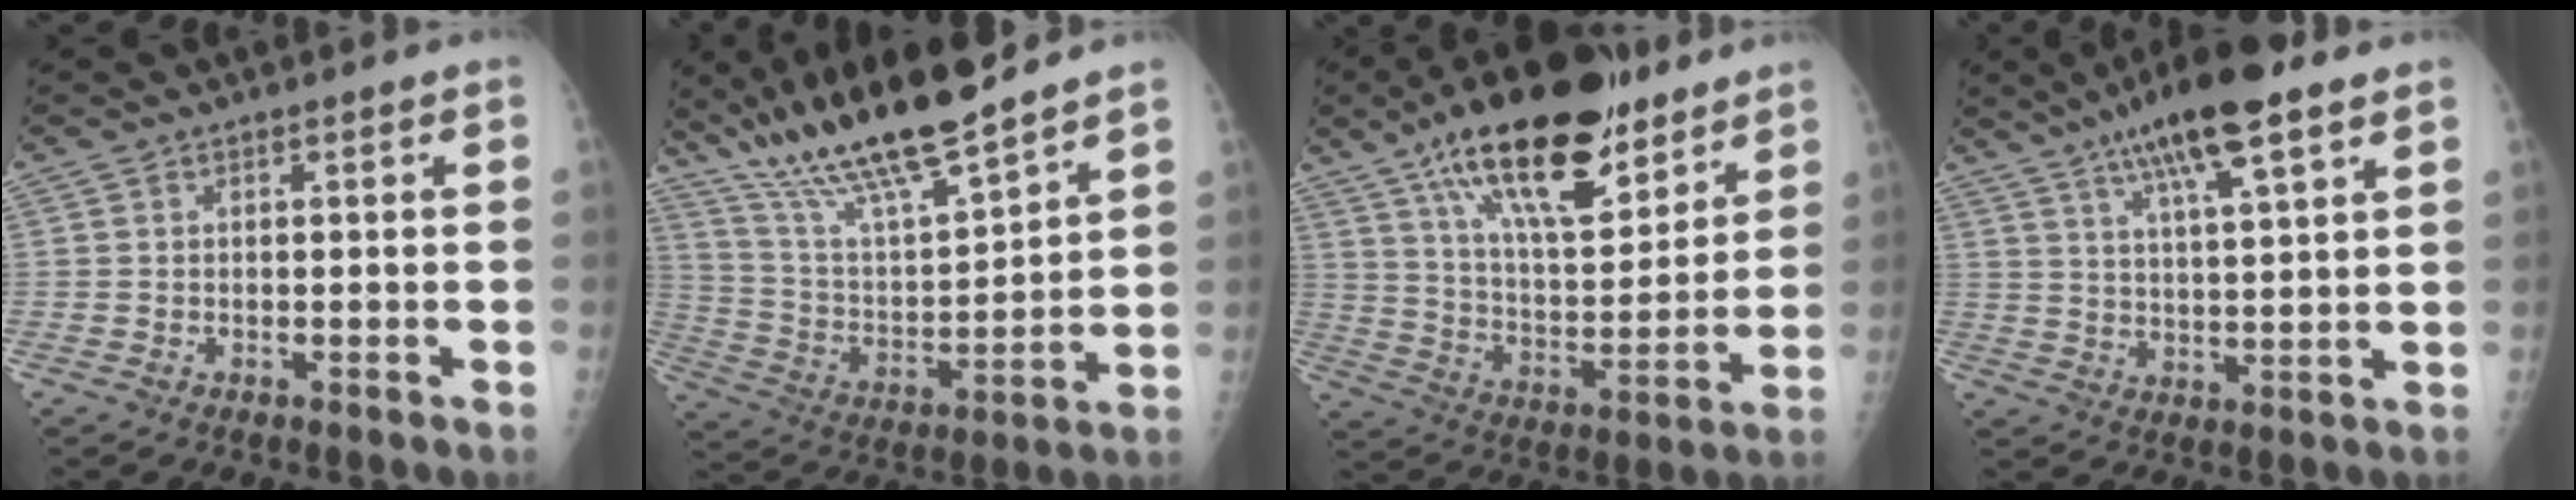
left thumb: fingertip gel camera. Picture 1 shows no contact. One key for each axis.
{"total": 19.5, "fx": 15.7, "fy": 3.1, "fz": 11.1, "tx": -0.181, "ty": -0.070, "tz": 0.290}
{"total": 24.4, "fx": 15.7, "fy": 9.5, "fz": 16.1, "tx": -0.236, "ty": -0.055, "tz": 0.264}
{"total": 14.2, "fx": 8.5, "fy": 3.1, "fz": 11.0, "tx": -0.178, "ty": -0.020, "tz": 0.142}